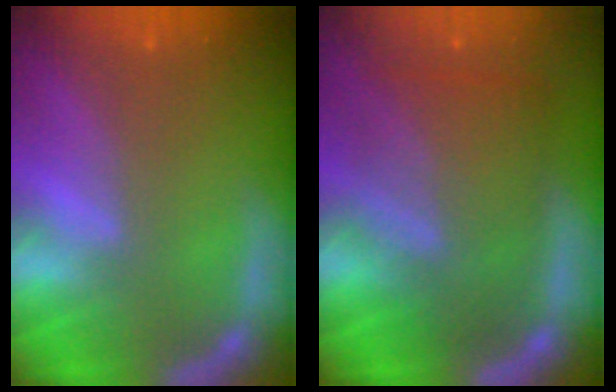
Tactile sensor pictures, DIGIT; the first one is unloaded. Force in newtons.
{"total": 9.0}